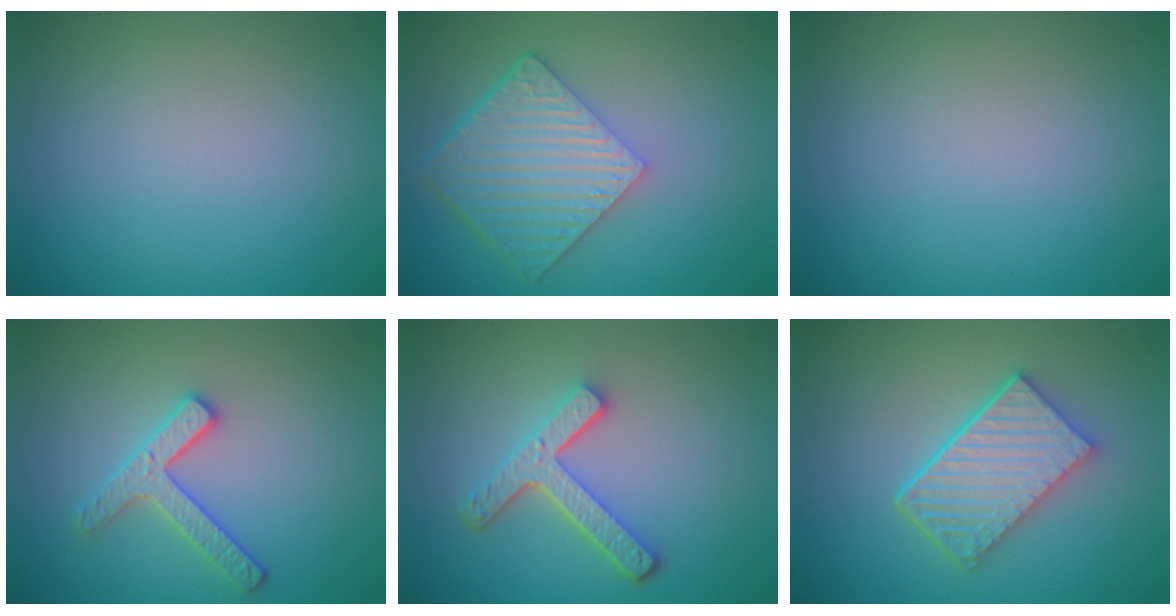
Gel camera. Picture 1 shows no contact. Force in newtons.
{"total": 7.0, "press": 4.9, "slide": 5.0}
{"total": 0.0}
{"total": 2.6, "press": 2.6, "slide": 0.4}
{"total": 4.3, "press": 3.3, "slide": 2.8}
{"total": 5.6, "press": 4.2, "slide": 3.7}